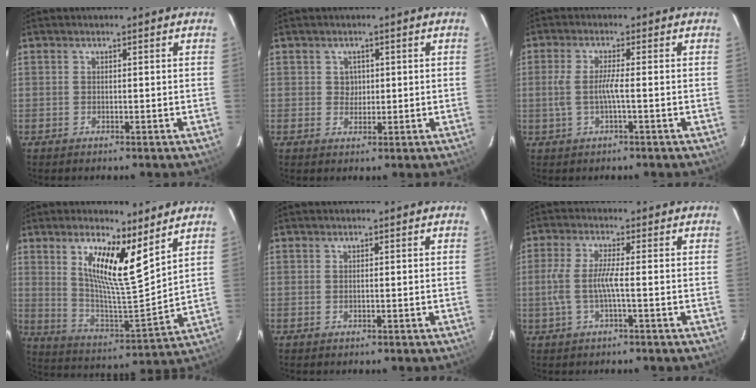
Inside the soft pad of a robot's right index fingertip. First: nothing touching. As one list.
[{"total": 2.1, "force": [0.5, 2.0, 0.3], "torque": [-0.001, 0.006, 0.007]}, {"total": 3.8, "force": [-0.8, -0.1, 3.7], "torque": [-0.079, -0.001, -0.013]}, {"total": 13.4, "force": [7.3, 2.5, 10.9], "torque": [-0.188, -0.010, 0.132]}, {"total": 0.0}, {"total": 5.0, "force": [-1.1, 0.1, 4.9], "torque": [-0.112, -0.002, -0.018]}]